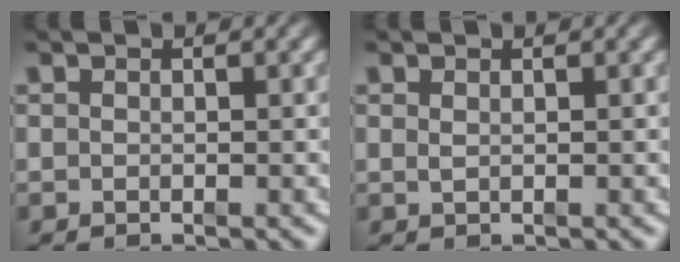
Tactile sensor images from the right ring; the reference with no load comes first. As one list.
[{"total": 0.7, "force": [0.4, -0.6, 0.2], "torque": [-0.004, -0.006, 0.014]}]